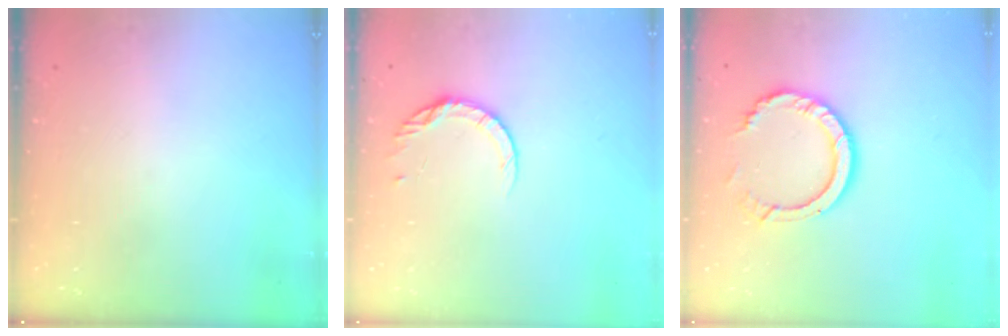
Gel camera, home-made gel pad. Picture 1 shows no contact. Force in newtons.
{"total": 7.9, "press": 7.8, "slide": 0.9}
{"total": 10.1, "press": 10.1, "slide": 0.9}